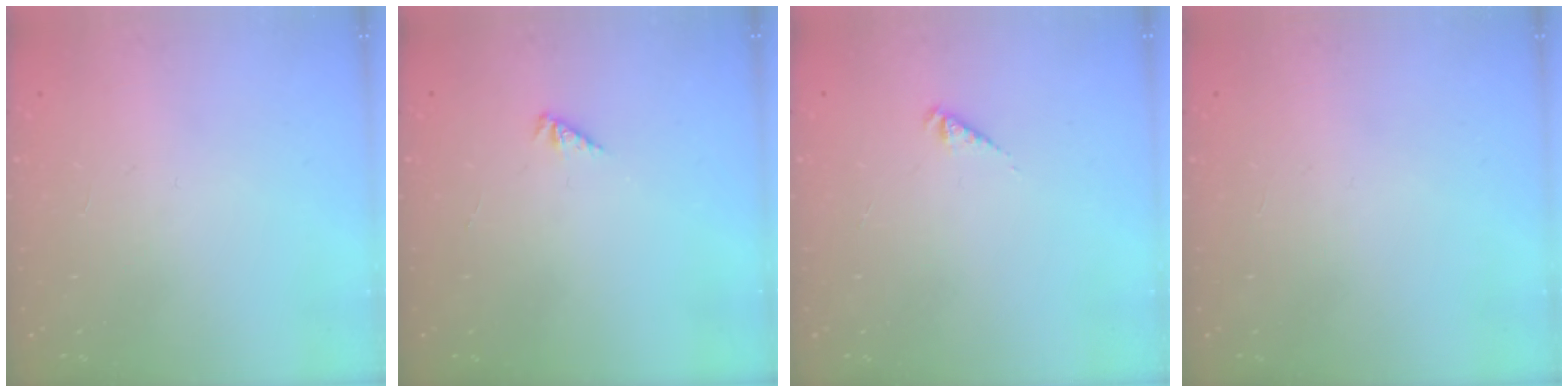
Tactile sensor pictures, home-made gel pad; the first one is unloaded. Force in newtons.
{"total": 0.0}
{"total": 2.4, "press": 2.4, "slide": 0.4}
{"total": 0.0}